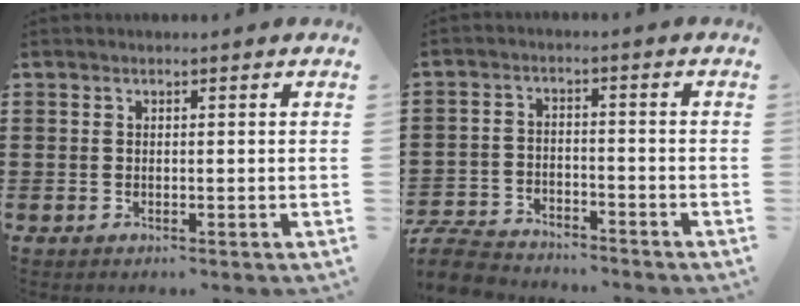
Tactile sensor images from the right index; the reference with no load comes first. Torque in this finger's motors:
{"motor_torque": [-1.02, 1.12, -1.05, -0.21]}